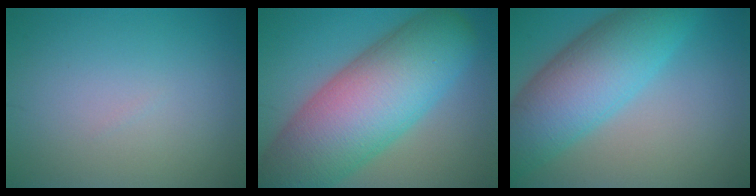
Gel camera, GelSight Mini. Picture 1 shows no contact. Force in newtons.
{"total": 14.3, "press": 14.2, "slide": 0.5}
{"total": 9.6, "press": 9.6, "slide": 0.3}